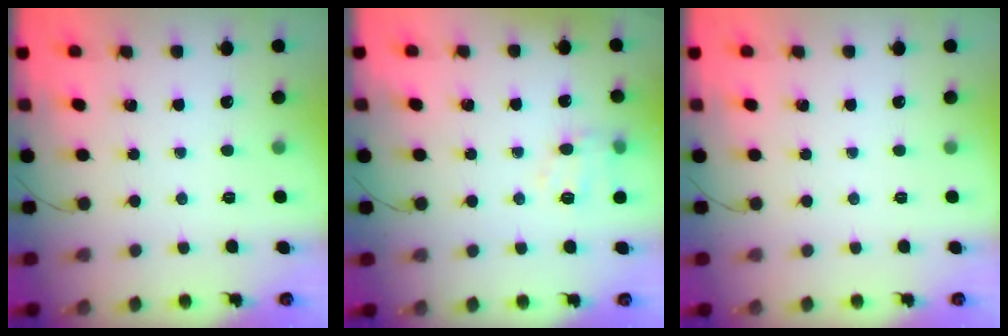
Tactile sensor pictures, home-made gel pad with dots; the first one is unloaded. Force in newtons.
{"total": 9.8, "press": 9.7, "slide": 1.4}
{"total": 0.0}